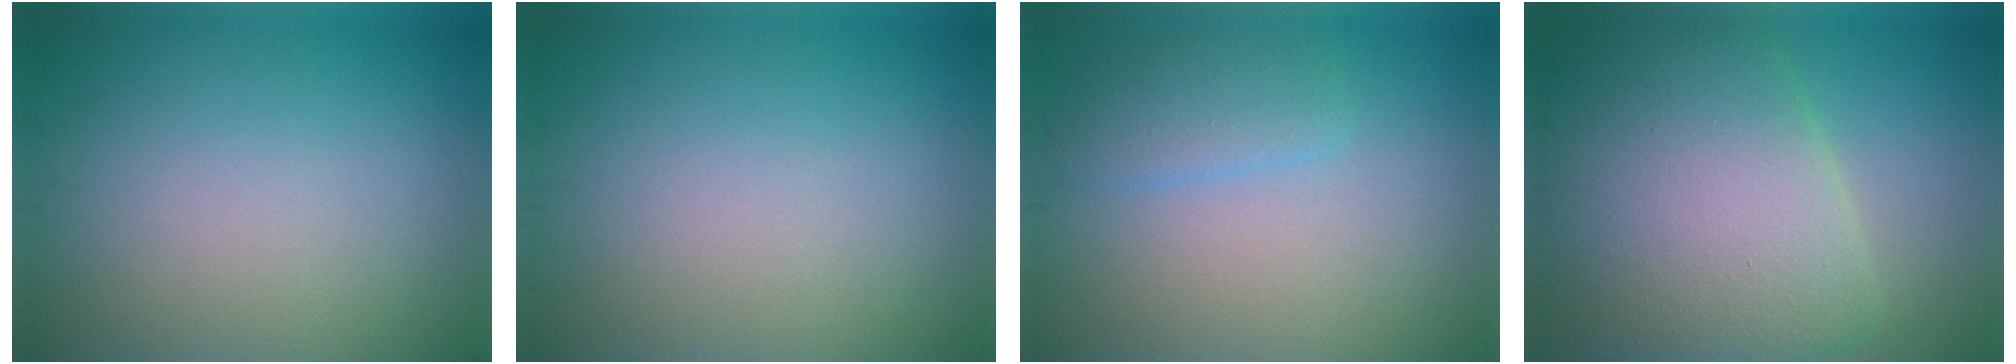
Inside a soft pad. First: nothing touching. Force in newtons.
{"total": 0.0}
{"total": 2.4, "press": 2.3, "slide": 0.1}
{"total": 12.0, "press": 12.0, "slide": 0.2}